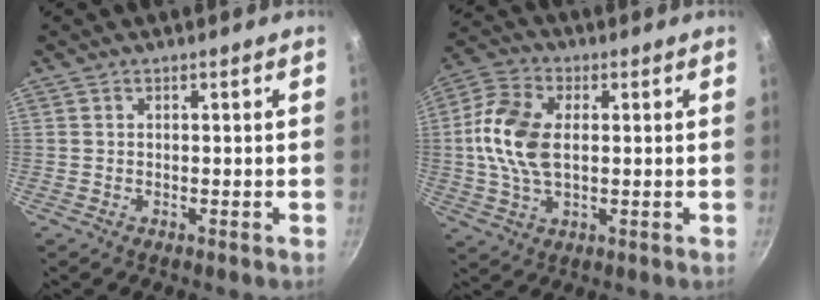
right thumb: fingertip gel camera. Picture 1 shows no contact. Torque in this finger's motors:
{"motor_torque": [-0.06, 0.39, 0.31, -0.26, 0.13]}